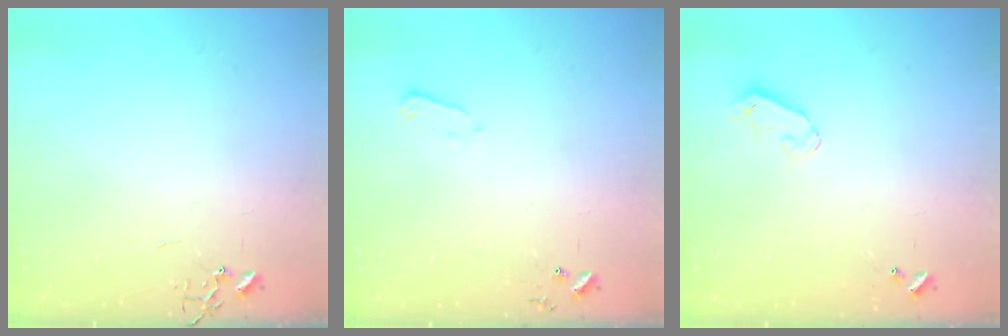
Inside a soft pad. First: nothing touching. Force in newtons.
{"total": 2.4, "press": 2.4, "slide": 0.4}
{"total": 4.0, "press": 4.0, "slide": 0.4}